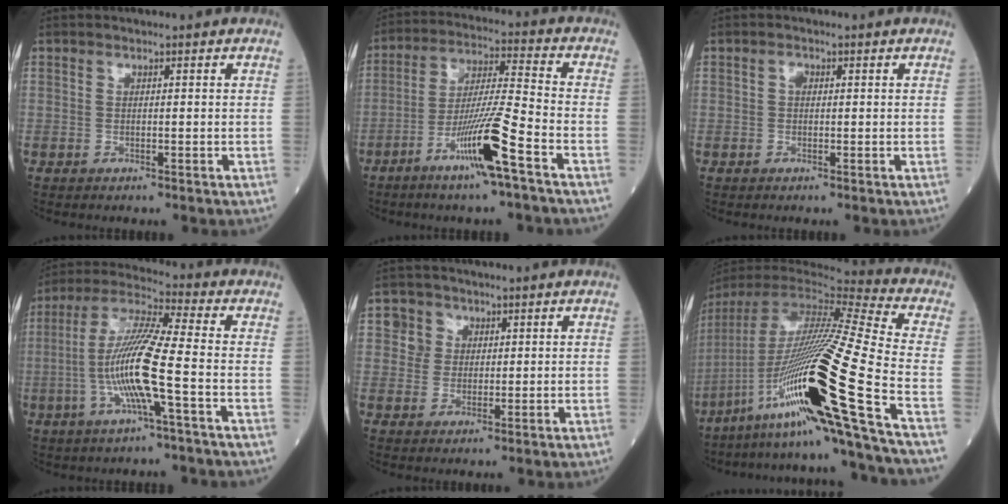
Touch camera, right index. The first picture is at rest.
{"total": 11.6, "force": [-6.0, -0.8, 9.9], "torque": [-0.187, -0.010, -0.113]}
{"total": 1.0, "force": [0.2, 0.7, 0.7], "torque": [-0.011, 0.003, 0.001]}
{"total": 12.5, "force": [-2.8, 0.1, 12.2], "torque": [-0.246, 0.000, -0.063]}
{"total": 3.8, "force": [1.3, 3.6, 0.1], "torque": [0.005, 0.009, 0.023]}
{"total": 29.3, "force": [-11.6, -0.5, 26.9], "torque": [-0.489, -0.045, -0.214]}